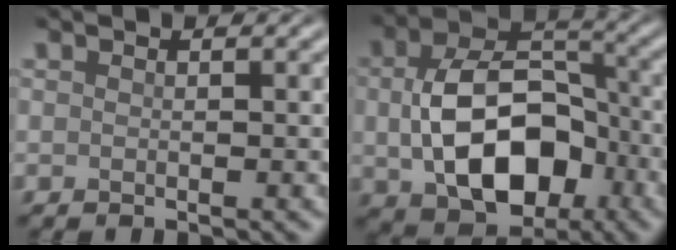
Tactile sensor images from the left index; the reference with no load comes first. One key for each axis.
{"total": 10.8, "fx": -1.3, "fy": 7.3, "fz": 7.9, "tx": -0.146, "ty": -0.007, "tz": -0.011}